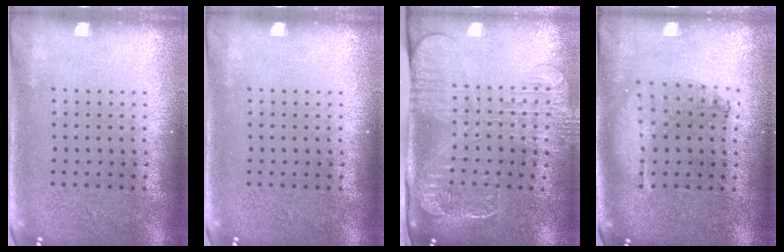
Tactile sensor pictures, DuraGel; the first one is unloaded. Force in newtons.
{"total": 0.0}
{"total": 2.6, "press": 2.0, "slide": 1.7}
{"total": 1.0, "press": 0.9, "slide": 0.3}